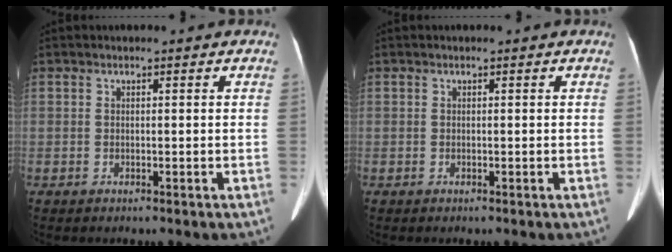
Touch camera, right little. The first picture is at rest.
{"total": 0.0}